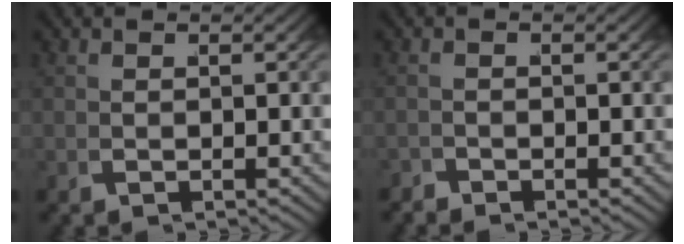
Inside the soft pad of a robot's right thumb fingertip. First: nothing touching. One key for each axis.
{"total": 1.1, "fx": -1.0, "fy": -0.1, "fz": -0.3, "tx": 0.014, "ty": -0.003, "tz": -0.023}